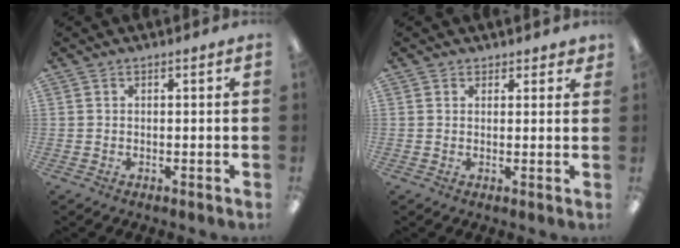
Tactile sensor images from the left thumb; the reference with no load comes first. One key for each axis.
{"total": 1.9, "fx": 1.5, "fy": 1.1, "fz": 0.1, "tx": 0.005, "ty": -0.002, "tz": 0.028}